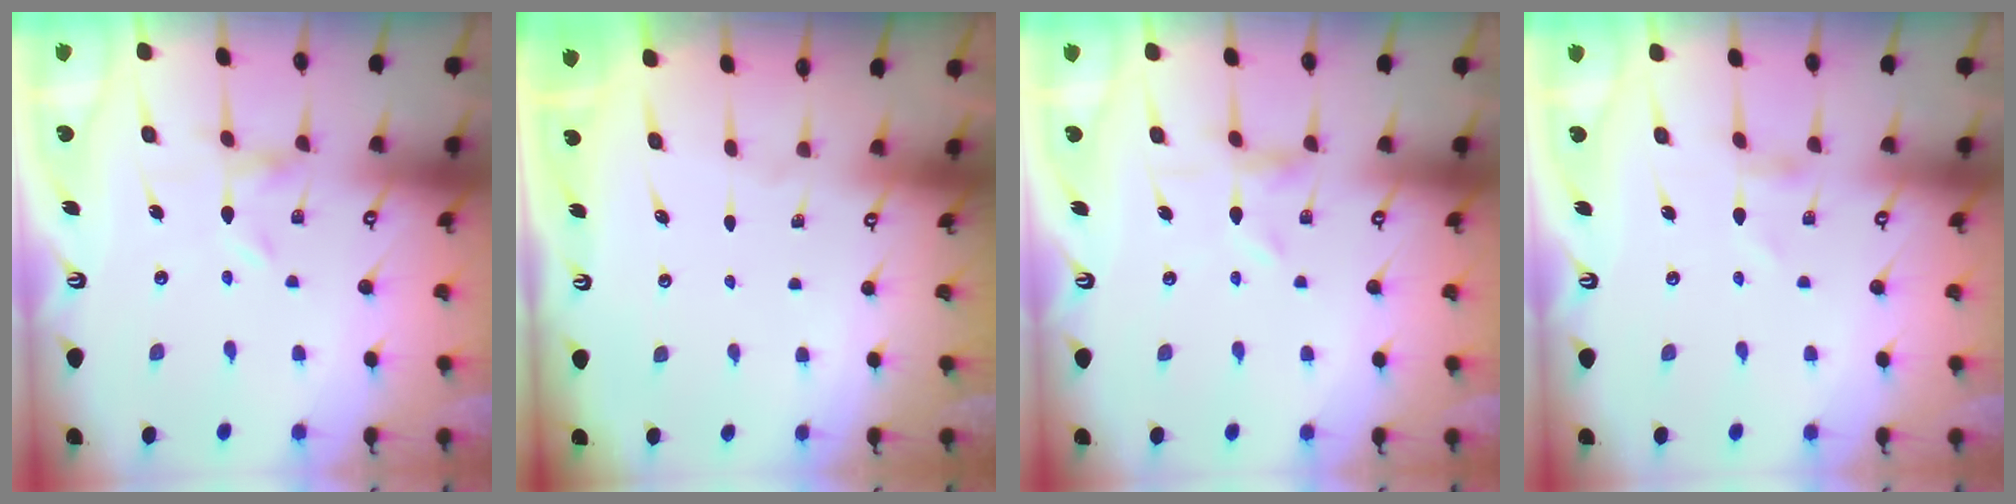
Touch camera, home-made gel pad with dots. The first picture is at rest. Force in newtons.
{"total": 0.0}
{"total": 0.9, "press": 0.9, "slide": 0.3}
{"total": 1.0, "press": 1.0, "slide": 0.1}